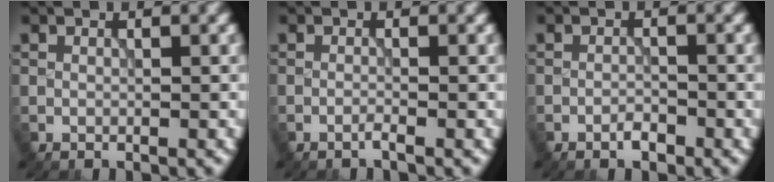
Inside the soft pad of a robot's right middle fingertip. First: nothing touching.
{"total": 0.8, "force": [-0.6, 0.0, 0.5], "torque": [-0.009, 0.003, -0.016]}
{"total": 1.2, "force": [-0.9, 0.4, 0.8], "torque": [-0.014, 0.002, -0.018]}